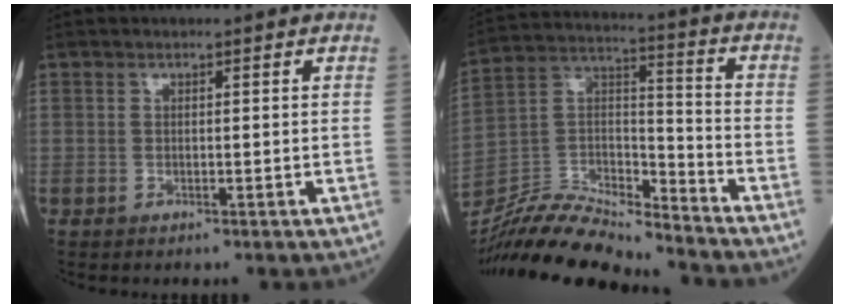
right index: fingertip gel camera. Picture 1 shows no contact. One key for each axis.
{"total": 17.5, "fx": -16.8, "fy": 1.3, "fz": 5.0, "tx": -0.095, "ty": 0.027, "tz": -0.303}